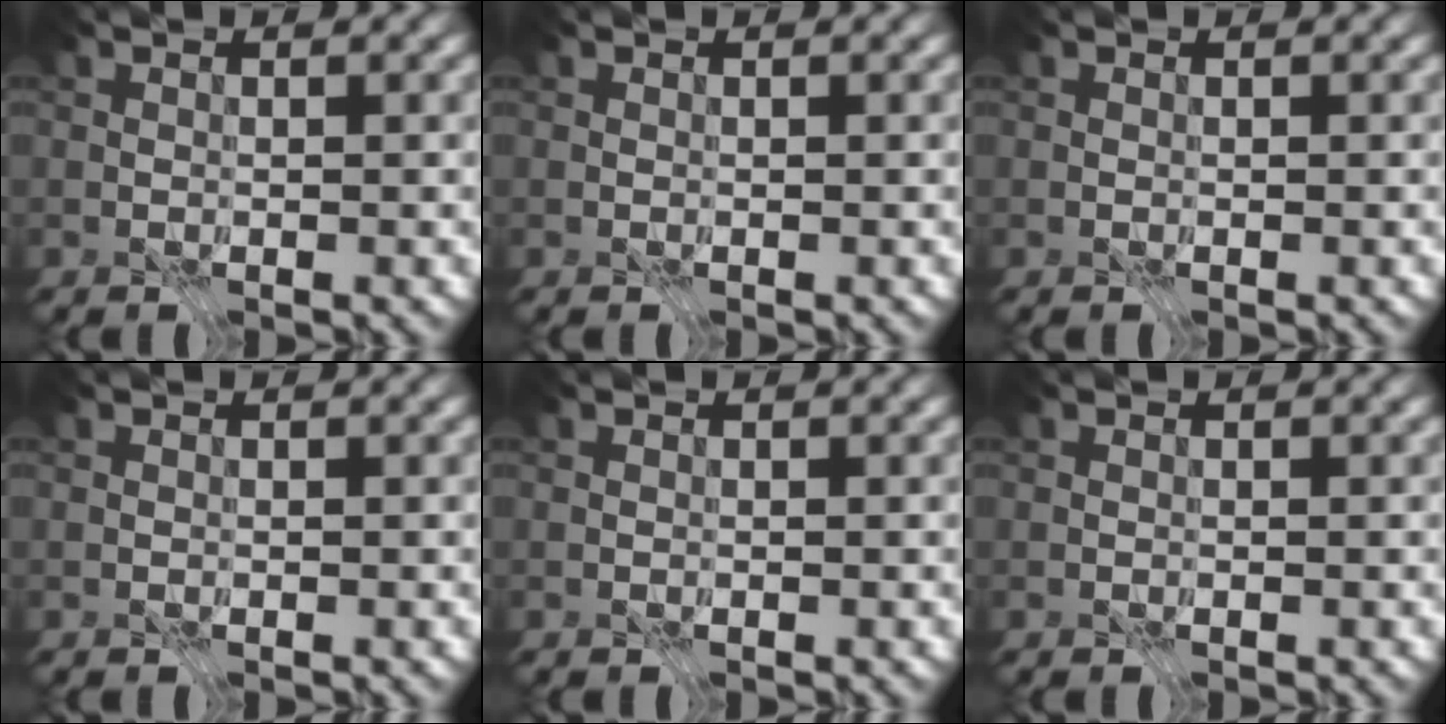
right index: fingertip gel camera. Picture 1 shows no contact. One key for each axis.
{"total": 0.0}
{"total": 0.0}
{"total": 0.0}
{"total": 0.0}
{"total": 0.0}